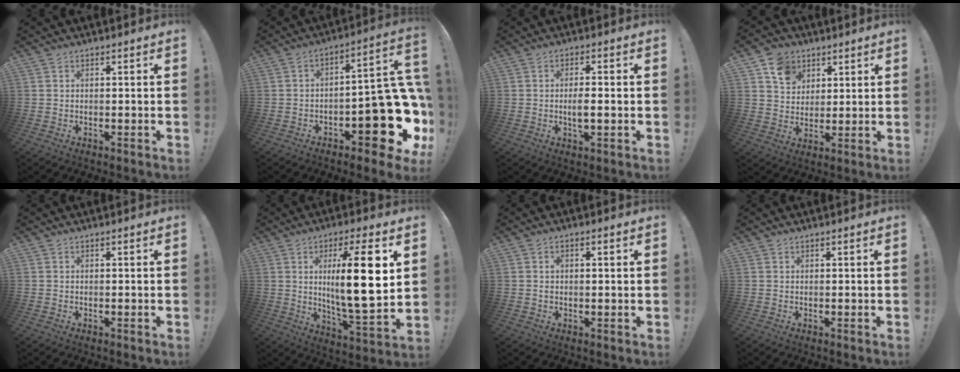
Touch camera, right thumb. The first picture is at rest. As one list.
[{"total": 19.1, "force": [-6.7, 8.3, 15.8], "torque": [-0.165, 0.030, -0.096]}, {"total": 3.8, "force": [-0.6, 1.0, 3.6], "torque": [-0.061, -0.003, -0.016]}, {"total": 9.7, "force": [5.2, 7.8, 2.7], "torque": [-0.043, -0.026, 0.104]}, {"total": 0.0}, {"total": 18.2, "force": [3.6, 3.6, 17.4], "torque": [-0.291, -0.021, 0.040]}, {"total": 1.4, "force": [-0.1, 0.5, 1.3], "torque": [-0.033, 0.008, -0.002]}, {"total": 0.0}]